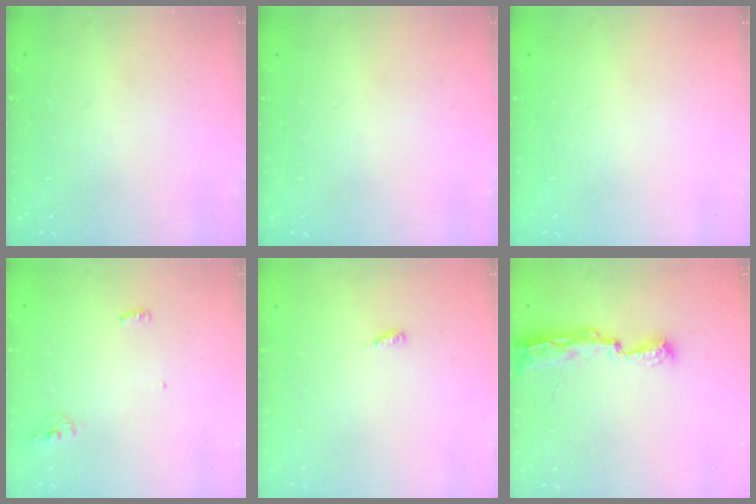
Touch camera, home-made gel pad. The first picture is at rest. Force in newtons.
{"total": 0.0}
{"total": 0.0}
{"total": 4.1, "press": 4.0, "slide": 0.9}
{"total": 2.9, "press": 2.9, "slide": 0.2}
{"total": 10.2, "press": 8.9, "slide": 5.1}